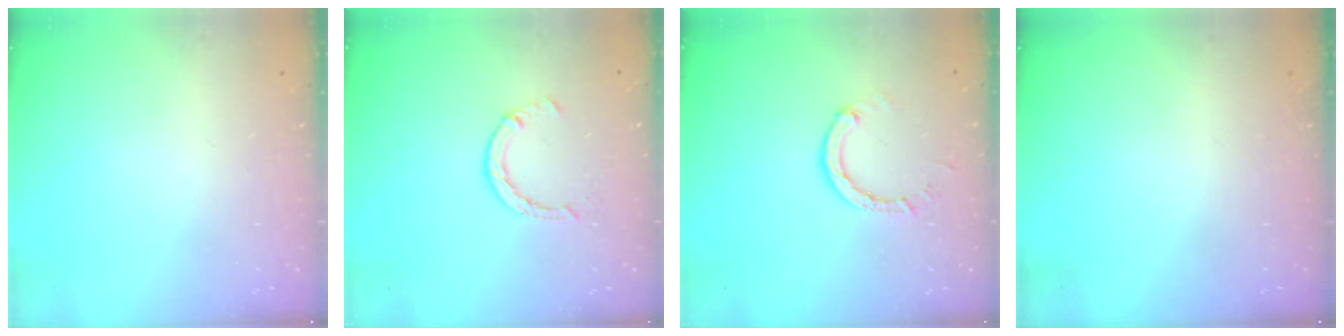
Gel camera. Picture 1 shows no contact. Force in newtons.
{"total": 2.9, "press": 2.8, "slide": 0.4}
{"total": 3.2, "press": 3.2, "slide": 0.2}
{"total": 0.0}